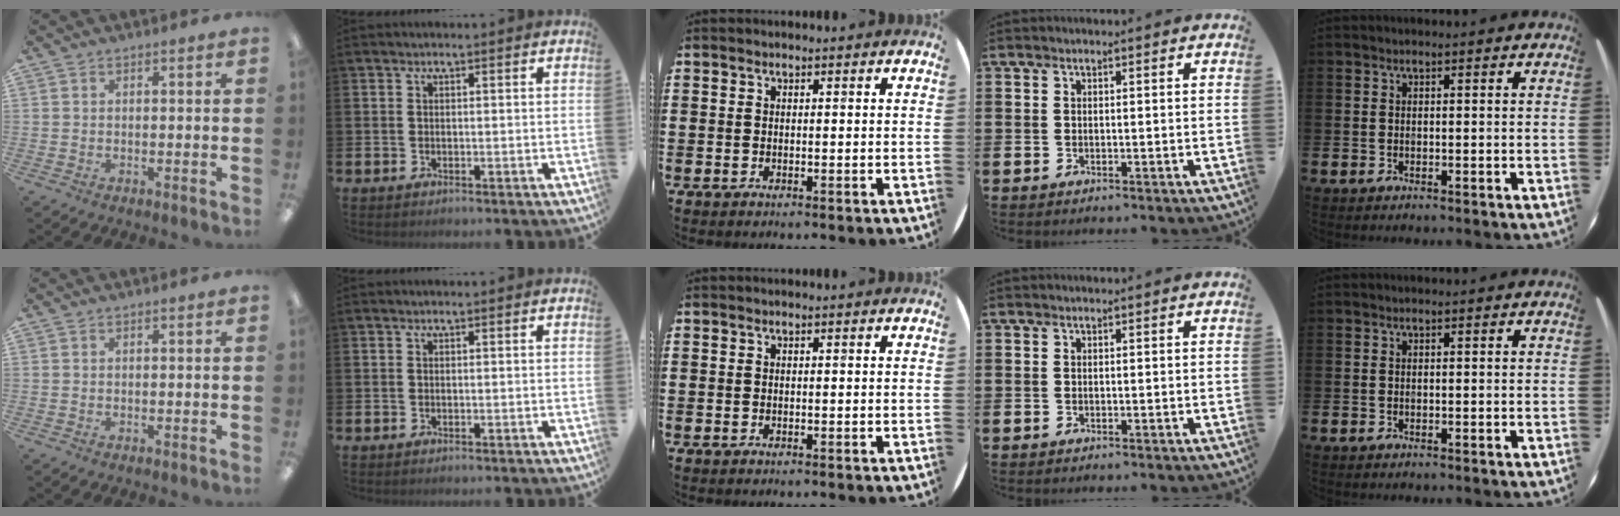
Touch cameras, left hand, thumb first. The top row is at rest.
{}